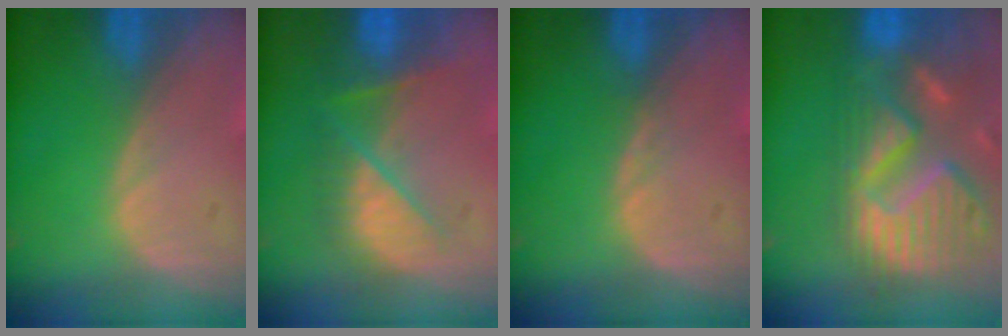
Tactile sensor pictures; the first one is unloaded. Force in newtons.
{"total": 7.4, "press": 7.2, "slide": 1.9}
{"total": 0.7, "press": 0.7, "slide": 0.2}
{"total": 13.9, "press": 11.6, "slide": 7.7}